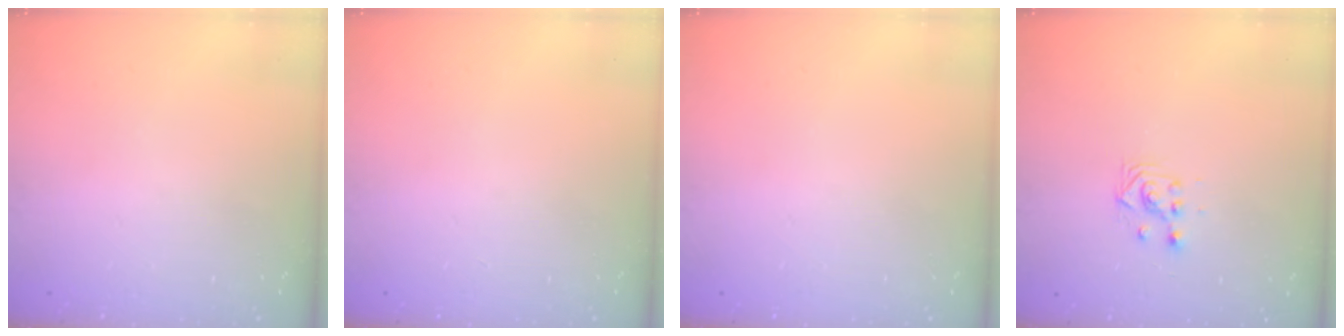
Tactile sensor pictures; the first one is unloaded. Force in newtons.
{"total": 0.0}
{"total": 0.0}
{"total": 2.9, "press": 2.9, "slide": 0.2}